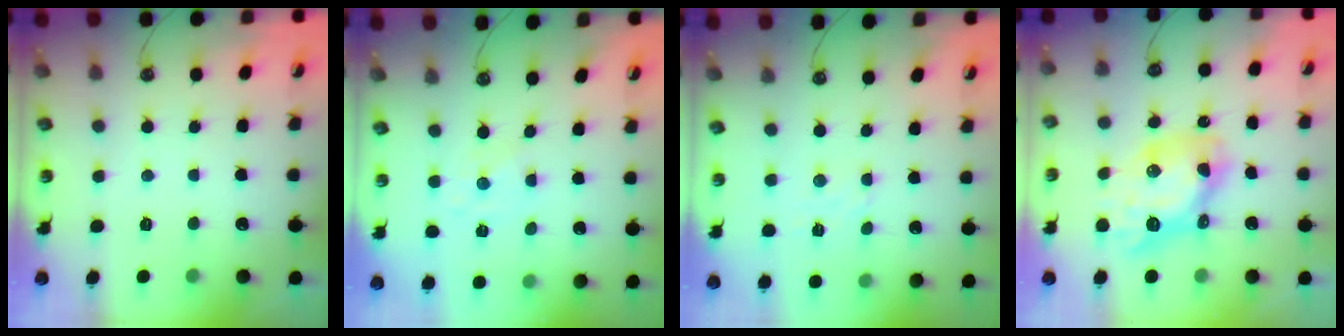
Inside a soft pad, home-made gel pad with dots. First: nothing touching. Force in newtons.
{"total": 1.7, "press": 1.6, "slide": 0.2}
{"total": 2.5, "press": 2.4, "slide": 0.5}
{"total": 13.0, "press": 12.9, "slide": 1.3}